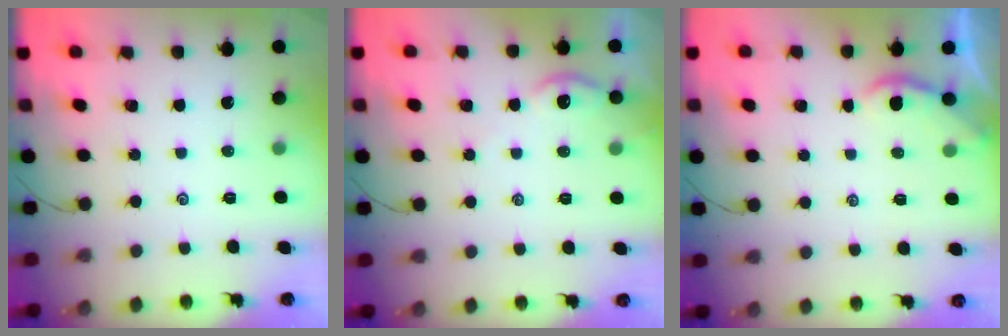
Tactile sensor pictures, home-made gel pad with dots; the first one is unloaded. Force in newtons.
{"total": 1.7, "press": 1.7, "slide": 0.4}
{"total": 1.3, "press": 1.3, "slide": 0.3}